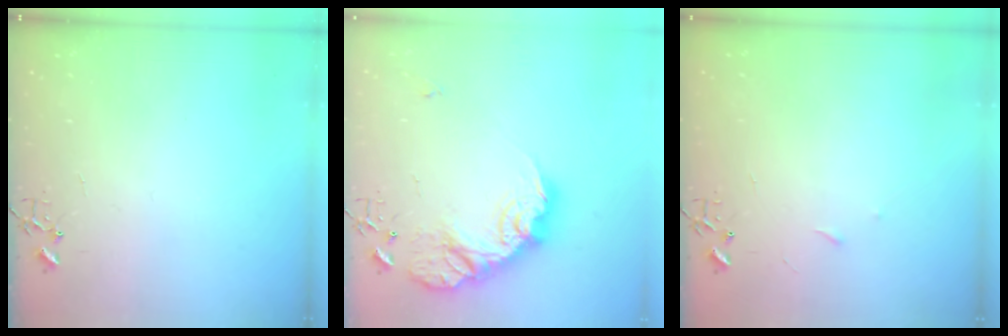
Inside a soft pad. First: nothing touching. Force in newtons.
{"total": 18.5, "press": 18.5, "slide": 0.6}
{"total": 3.3, "press": 3.3, "slide": 0.5}